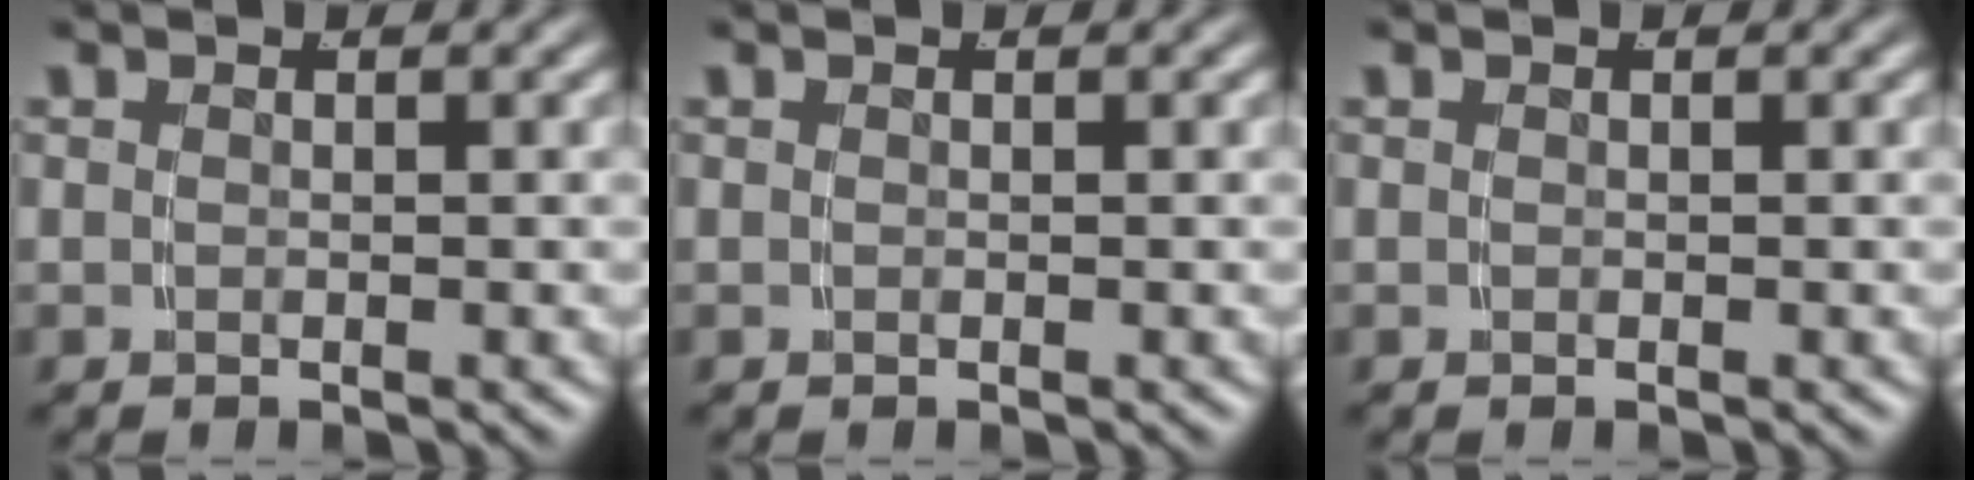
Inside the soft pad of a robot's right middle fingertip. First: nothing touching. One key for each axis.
{"total": 0.0}
{"total": 0.0}